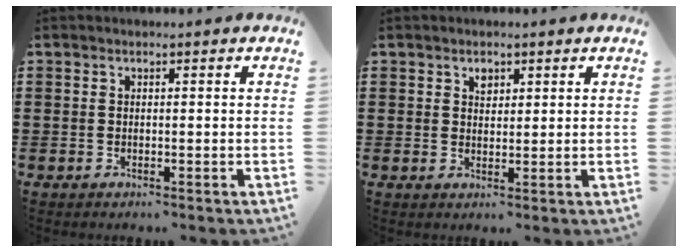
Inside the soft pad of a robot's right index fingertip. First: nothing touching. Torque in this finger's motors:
{"motor_torque": [0.03, -0.02, 0.00, 0.02]}